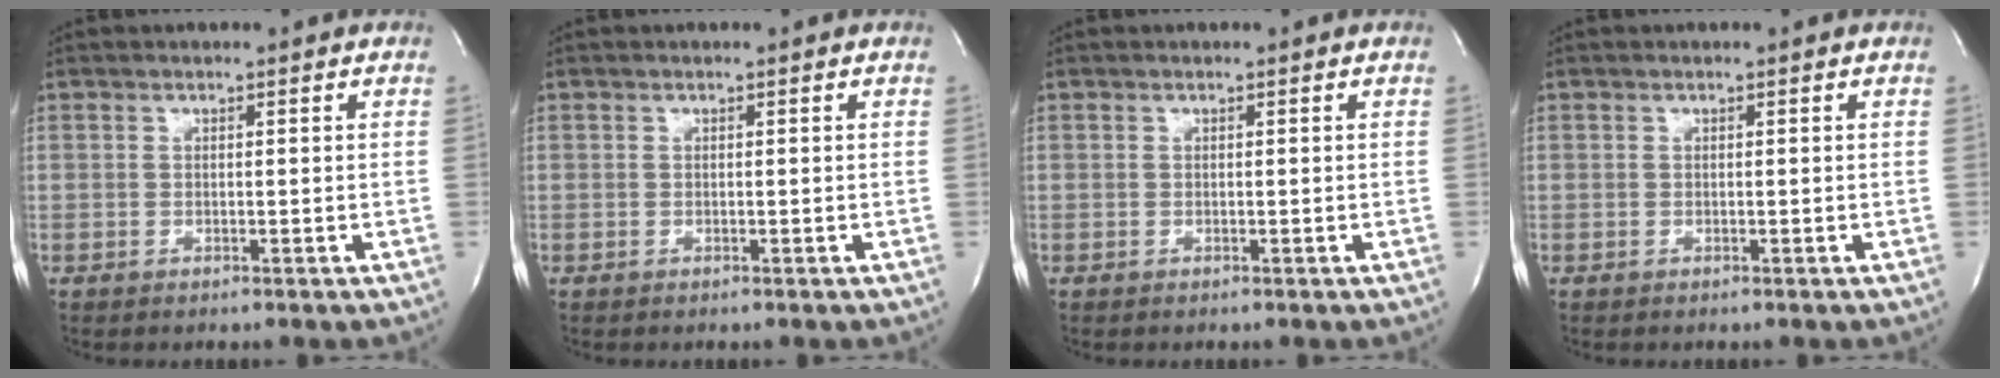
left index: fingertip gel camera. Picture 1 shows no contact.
{"total": 0.0}
{"total": 0.0}
{"total": 0.0}